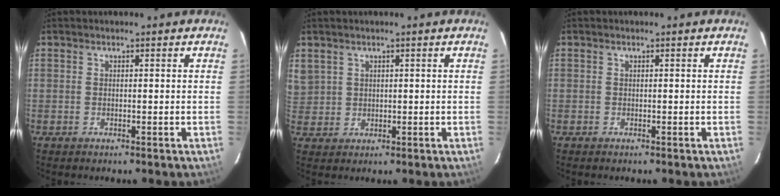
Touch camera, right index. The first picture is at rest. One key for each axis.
{"total": 5.0, "fx": 2.1, "fy": 4.4, "fz": 1.0, "tx": -0.014, "ty": 0.010, "tz": 0.053}
{"total": 0.5, "fx": -0.3, "fy": 0.4, "fz": -0.1, "tx": 0.000, "ty": 0.001, "tz": -0.005}